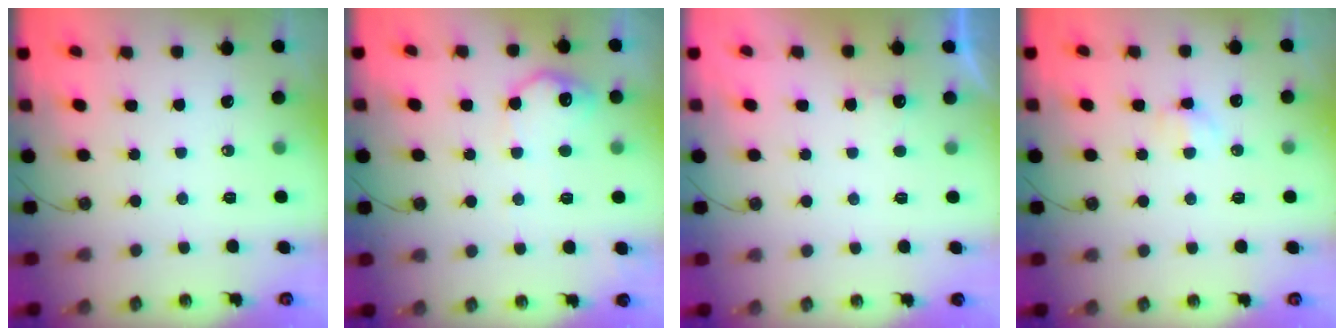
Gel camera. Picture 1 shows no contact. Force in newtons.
{"total": 11.2, "press": 11.2, "slide": 0.4}
{"total": 1.9, "press": 1.8, "slide": 0.8}
{"total": 4.2, "press": 4.0, "slide": 1.1}